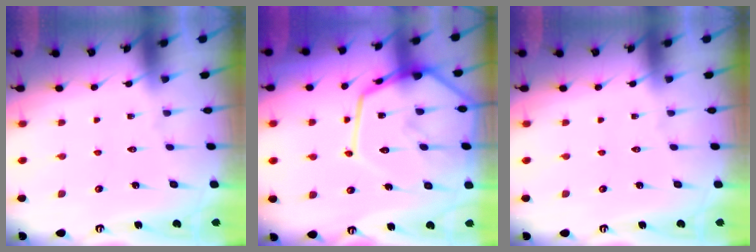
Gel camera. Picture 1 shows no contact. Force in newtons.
{"total": 21.3, "press": 21.3, "slide": 1.8}
{"total": 0.0}